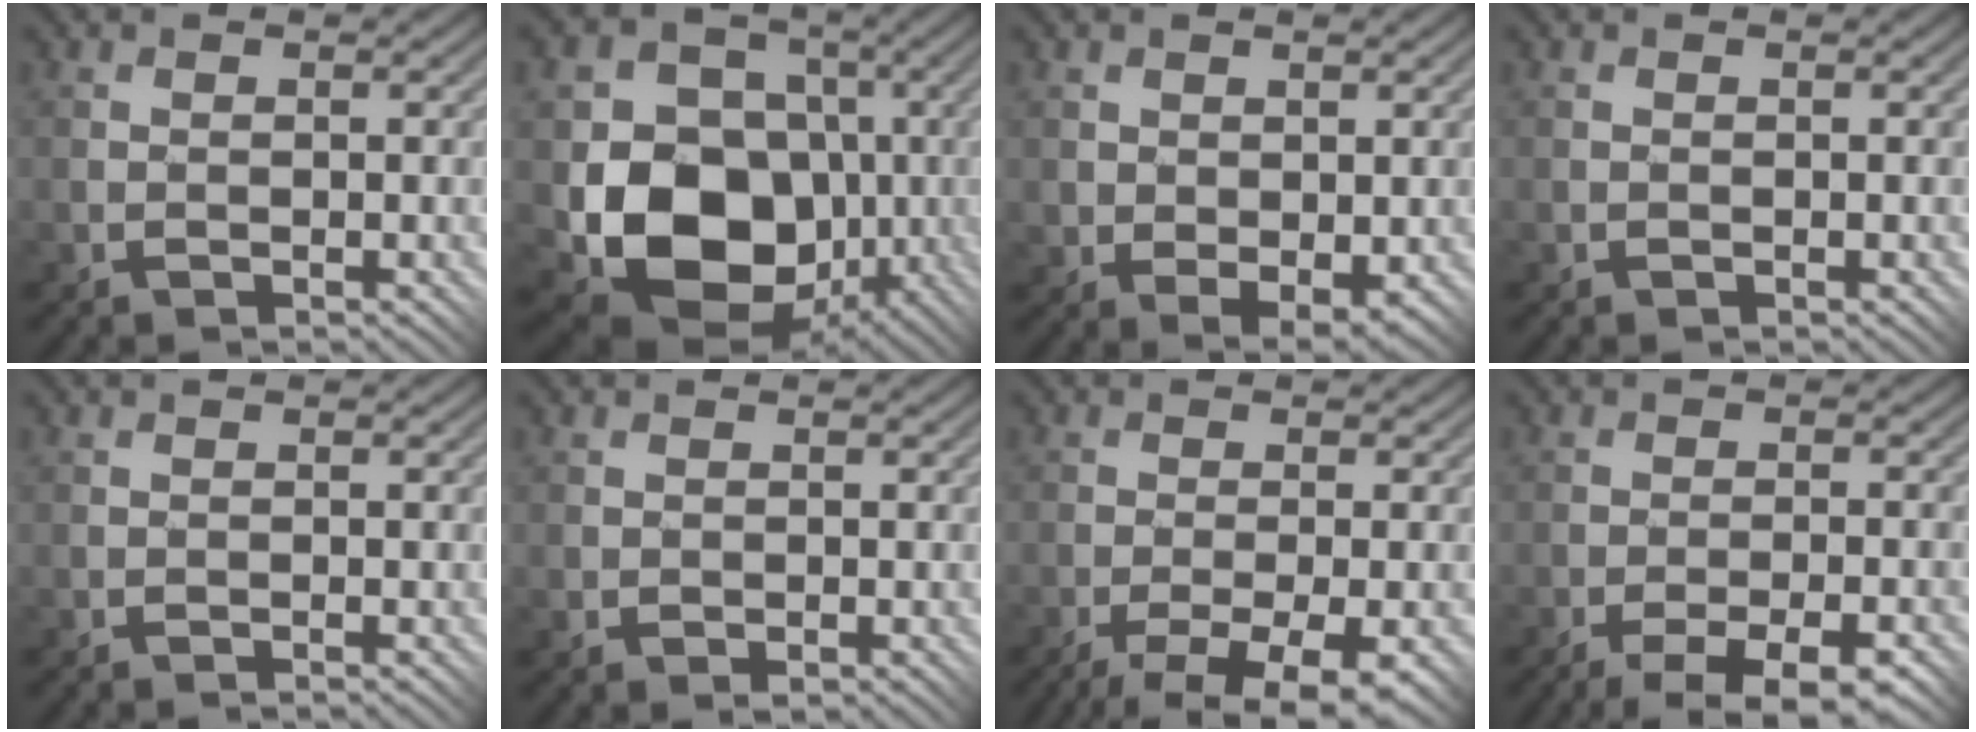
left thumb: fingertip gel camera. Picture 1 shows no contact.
{"total": 13.0, "force": [-2.5, 10.4, 7.3], "torque": [-0.133, -0.019, -0.055]}
{"total": 2.8, "force": [0.7, 2.0, 1.8], "torque": [-0.047, -0.014, 0.020]}
{"total": 0.0}
{"total": 0.0}
{"total": 0.7, "force": [-0.1, 0.6, 0.5], "torque": [-0.011, -0.005, -0.001]}
{"total": 8.9, "force": [-6.2, 2.5, 5.8], "torque": [-0.094, -0.021, -0.079]}
{"total": 7.1, "force": [-5.1, 1.8, 4.5], "torque": [-0.068, 0.003, -0.073]}